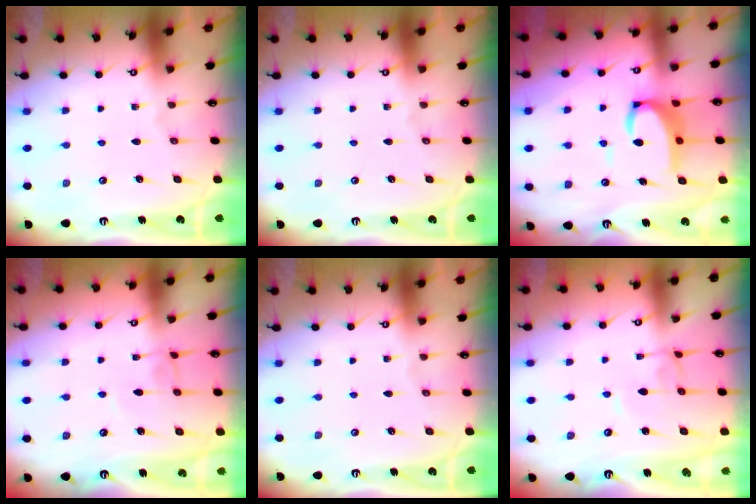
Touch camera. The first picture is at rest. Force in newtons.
{"total": 0.0}
{"total": 6.7, "press": 6.6, "slide": 1.0}
{"total": 2.8, "press": 2.8, "slide": 0.1}
{"total": 0.0}
{"total": 2.1, "press": 2.1, "slide": 0.1}